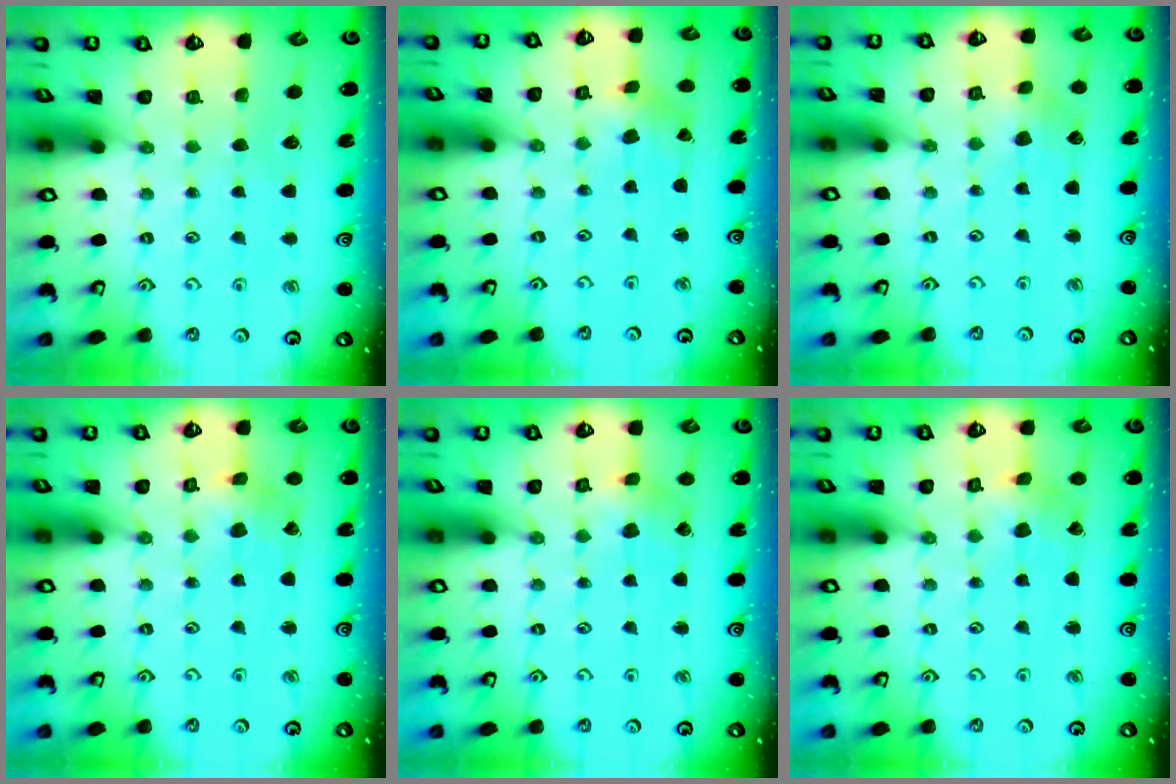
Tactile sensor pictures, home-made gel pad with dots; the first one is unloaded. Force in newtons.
{"total": 1.1, "press": 1.1, "slide": 0.2}
{"total": 2.4, "press": 2.3, "slide": 0.6}
{"total": 1.6, "press": 1.6, "slide": 0.0}
{"total": 2.0, "press": 2.0, "slide": 0.3}
{"total": 1.6, "press": 1.6, "slide": 0.0}